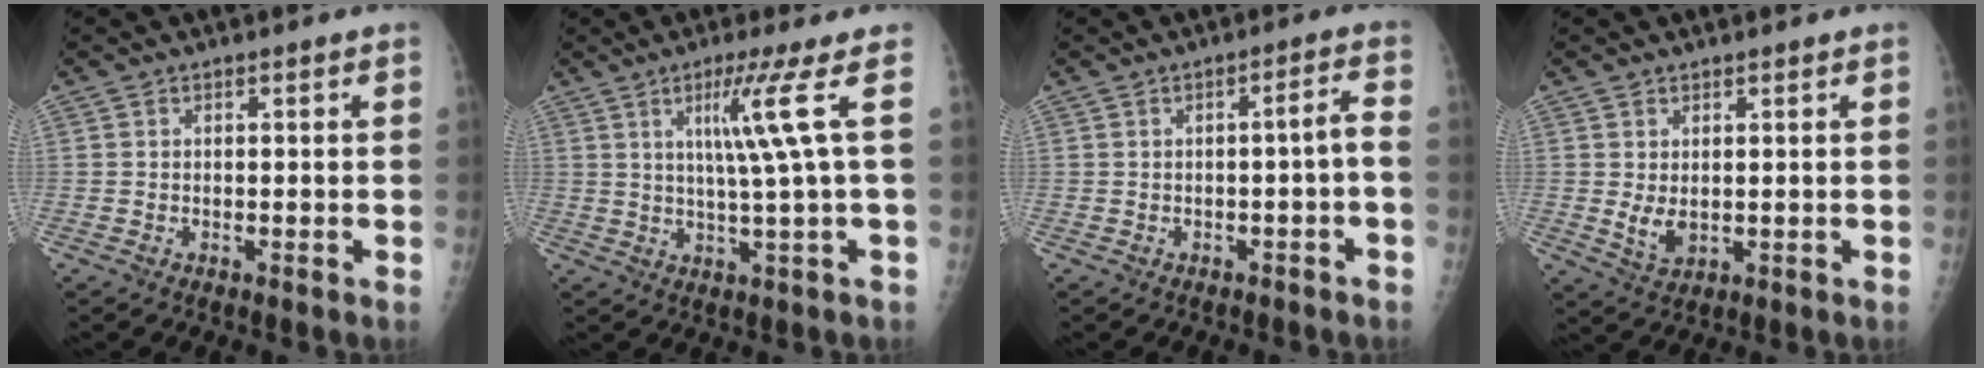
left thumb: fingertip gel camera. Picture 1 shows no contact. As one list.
[{"total": 7.6, "force": [2.3, -1.9, 7.0], "torque": [-0.140, -0.014, 0.050]}, {"total": 3.0, "force": [-1.2, 0.4, 2.7], "torque": [-0.045, 0.030, -0.015]}, {"total": 3.6, "force": [0.6, 2.4, 2.7], "torque": [-0.041, -0.012, 0.020]}]